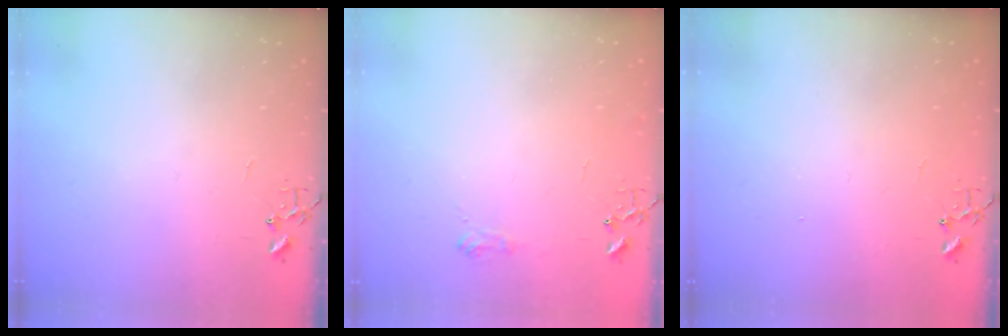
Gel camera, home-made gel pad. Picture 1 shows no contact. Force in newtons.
{"total": 7.1, "press": 7.1, "slide": 0.8}
{"total": 1.1, "press": 1.1, "slide": 0.1}